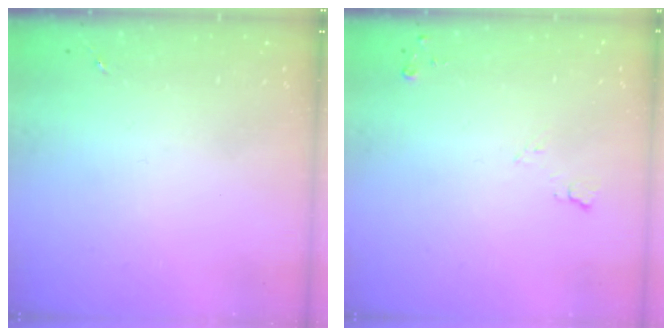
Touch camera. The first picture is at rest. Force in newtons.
{"total": 5.7, "press": 5.6, "slide": 0.7}